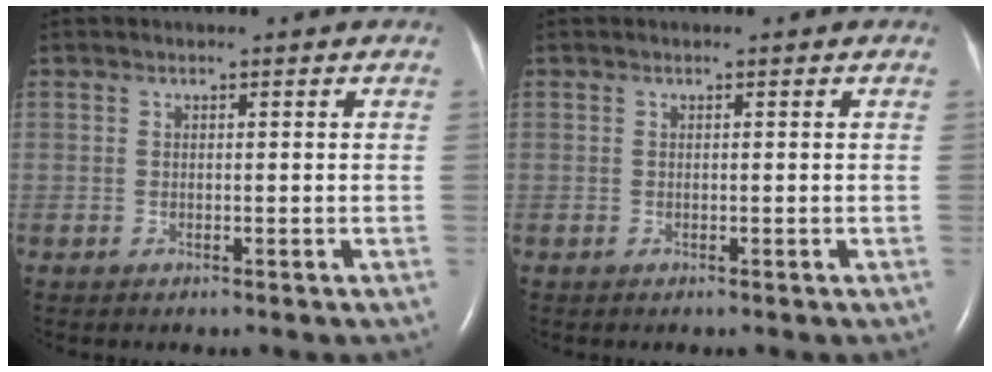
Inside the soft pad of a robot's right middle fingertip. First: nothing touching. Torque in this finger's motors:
{"motor_torque": [0.08, 0.02, 0.02, 0.01]}